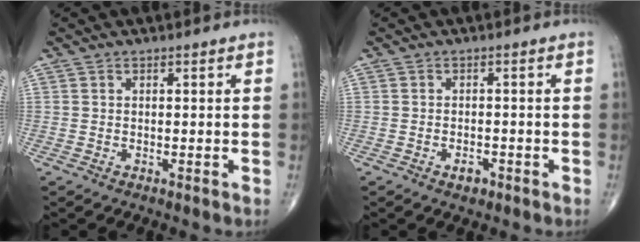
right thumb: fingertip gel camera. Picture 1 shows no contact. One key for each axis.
{"total": 2.0, "fx": -1.1, "fy": 1.1, "fz": 1.1, "tx": -0.015, "ty": 0.005, "tz": -0.016}